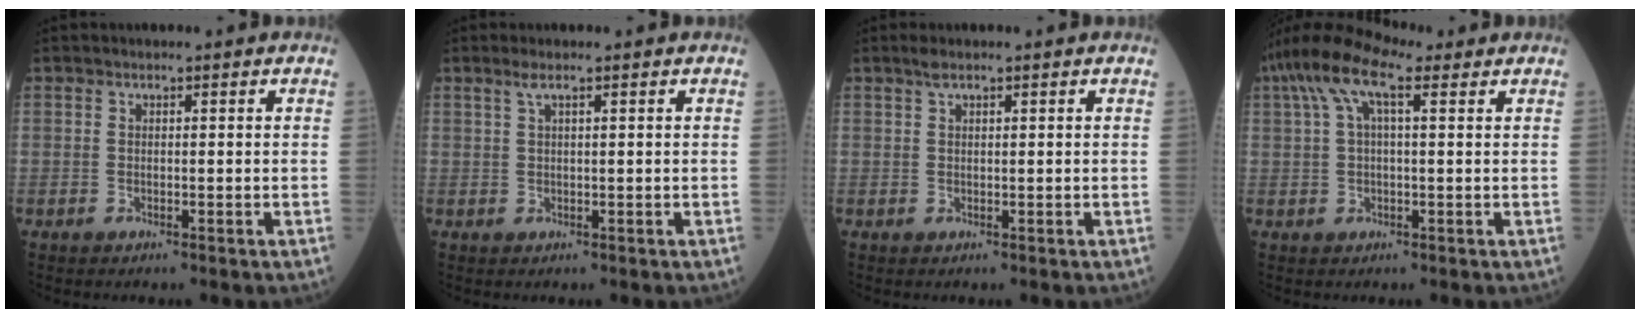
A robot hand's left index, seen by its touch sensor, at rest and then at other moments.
{"total": 1.8, "force": [1.2, 0.1, 1.3], "torque": [-0.036, 0.009, 0.026]}
{"total": 1.5, "force": [1.2, 0.3, 1.0], "torque": [-0.026, 0.011, 0.025]}
{"total": 9.2, "force": [4.9, 2.8, 7.2], "torque": [-0.157, 0.045, 0.091]}